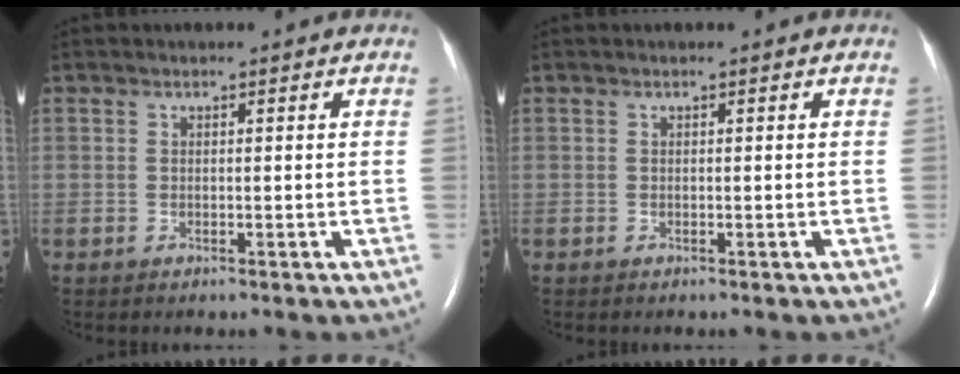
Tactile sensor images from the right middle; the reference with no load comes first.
{"total": 0.0}